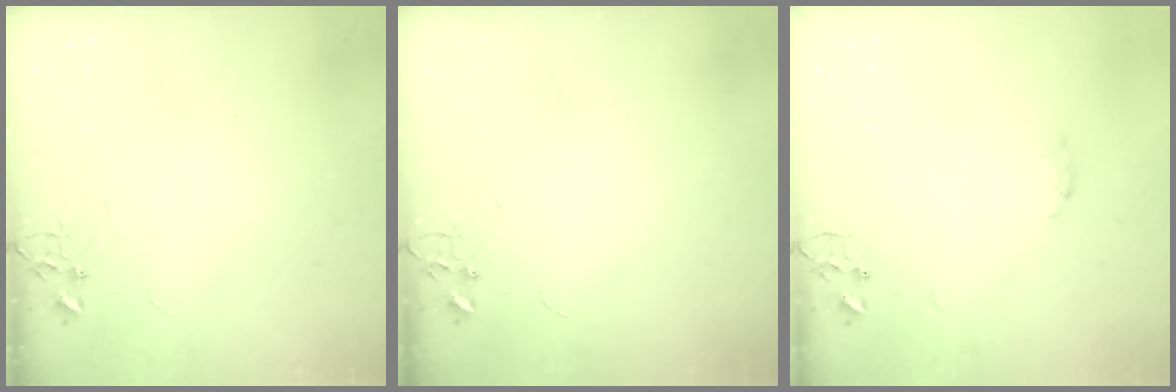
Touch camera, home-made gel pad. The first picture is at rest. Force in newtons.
{"total": 0.0}
{"total": 4.1, "press": 3.9, "slide": 1.2}